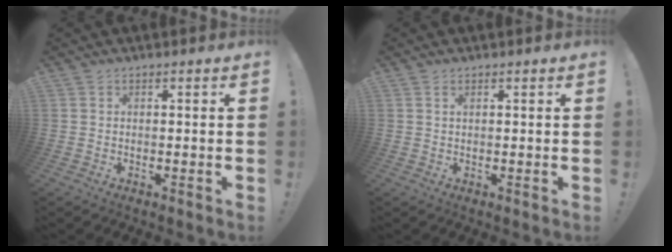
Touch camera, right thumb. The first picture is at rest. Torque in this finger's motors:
{"motor_torque": [-0.08, -0.04, 0.09, 0.09, 0.01]}